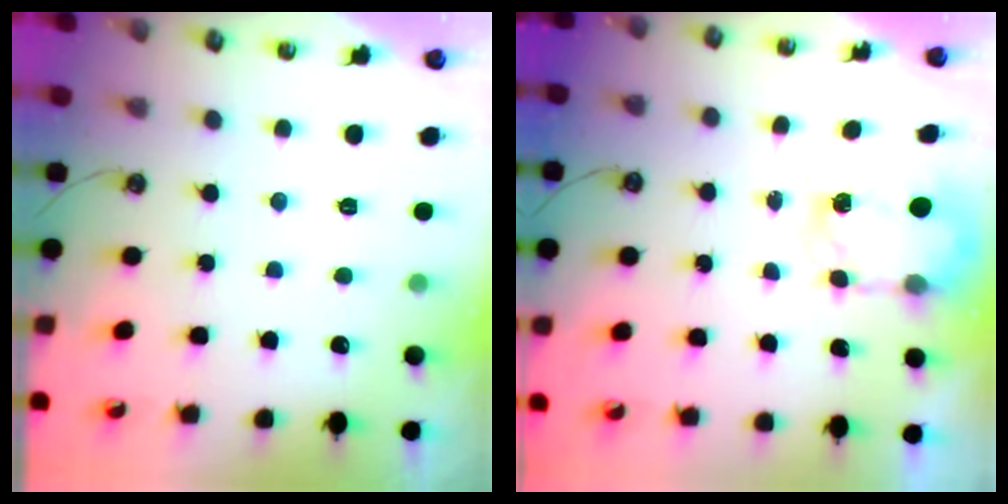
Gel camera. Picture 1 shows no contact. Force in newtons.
{"total": 5.1, "press": 5.0, "slide": 0.2}